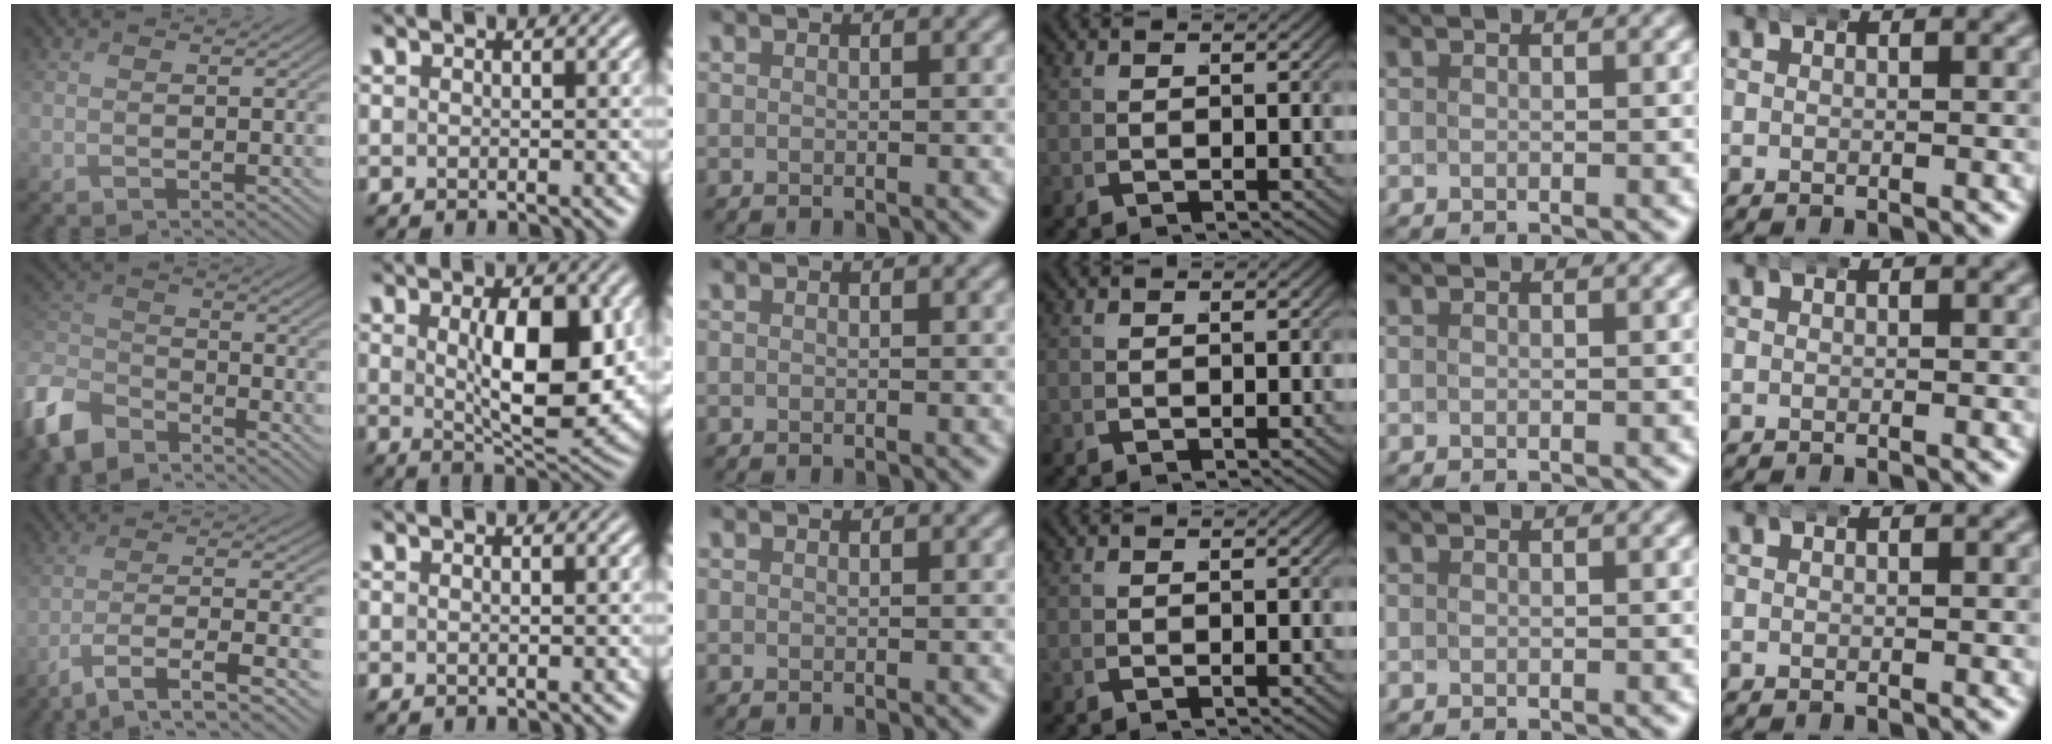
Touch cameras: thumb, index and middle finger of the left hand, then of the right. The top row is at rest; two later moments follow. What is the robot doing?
{"motion": "wrap", "object": "bandana"}